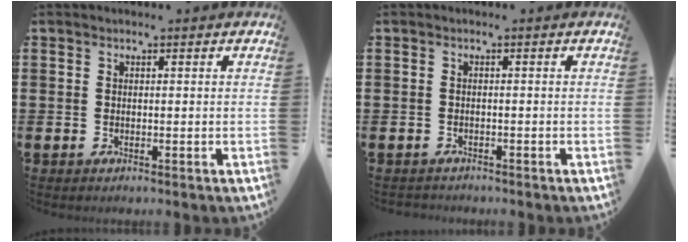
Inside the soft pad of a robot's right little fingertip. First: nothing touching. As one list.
[{"total": 0.6, "force": [-0.6, 0.1, -0.1], "torque": [-0.001, -0.002, -0.013]}]